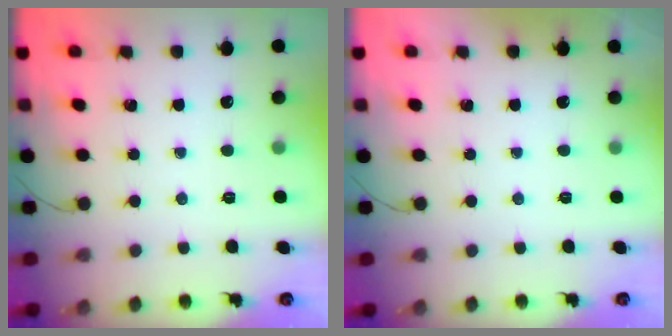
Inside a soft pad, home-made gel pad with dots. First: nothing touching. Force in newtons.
{"total": 1.9, "press": 1.9, "slide": 0.3}